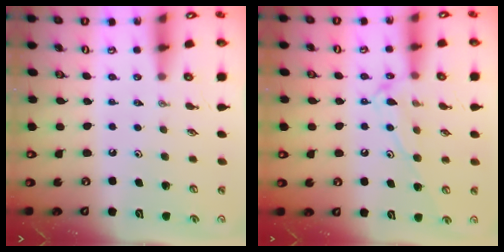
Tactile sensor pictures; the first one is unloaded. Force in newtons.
{"total": 11.5, "press": 11.4, "slide": 0.9}